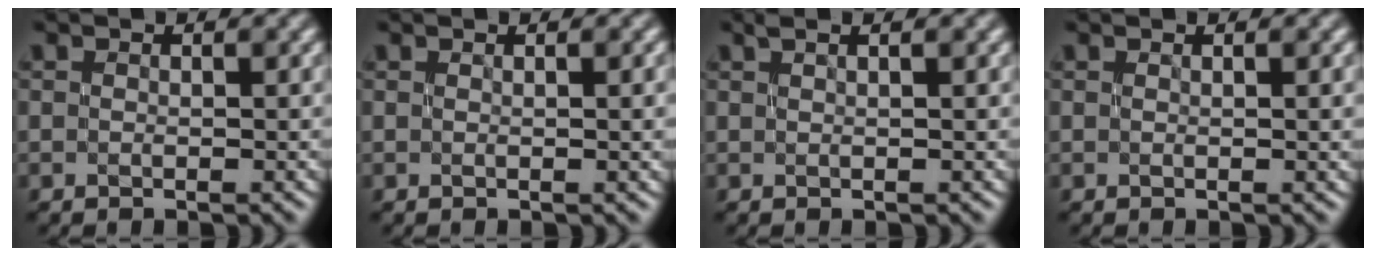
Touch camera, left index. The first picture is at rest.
{"total": 1.4, "force": [0.0, 0.3, 1.3], "torque": [-0.016, -0.001, 0.000]}
{"total": 0.7, "force": [0.4, -0.1, 0.6], "torque": [-0.011, 0.004, 0.007]}
{"total": 1.0, "force": [0.0, 0.2, 1.0], "torque": [-0.013, -0.001, 0.001]}